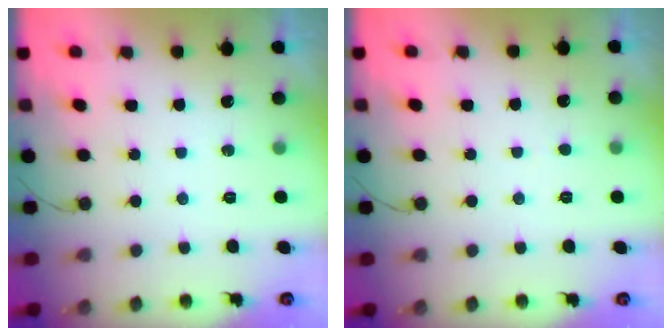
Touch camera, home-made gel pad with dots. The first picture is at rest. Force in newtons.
{"total": 0.5, "press": 0.5, "slide": 0.1}